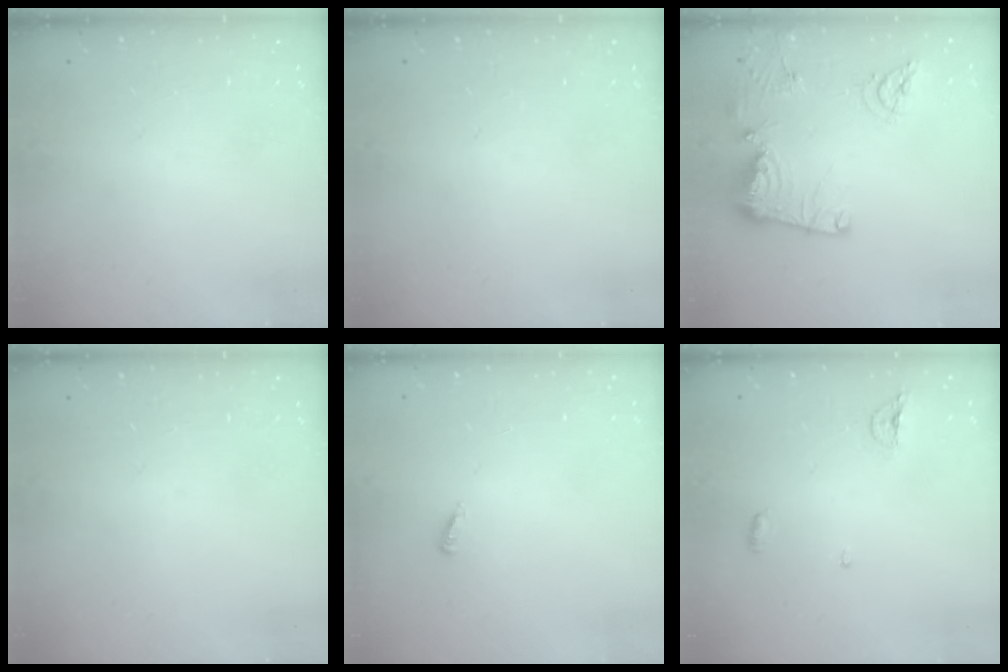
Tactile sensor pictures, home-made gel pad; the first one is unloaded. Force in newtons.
{"total": 0.0}
{"total": 14.1, "press": 14.0, "slide": 1.1}
{"total": 0.0}
{"total": 3.2, "press": 3.2, "slide": 0.5}
{"total": 4.8, "press": 4.7, "slide": 1.1}